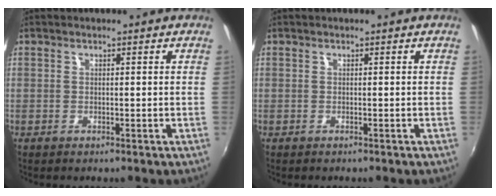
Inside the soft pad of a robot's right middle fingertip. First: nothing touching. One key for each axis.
{"total": 0.0}